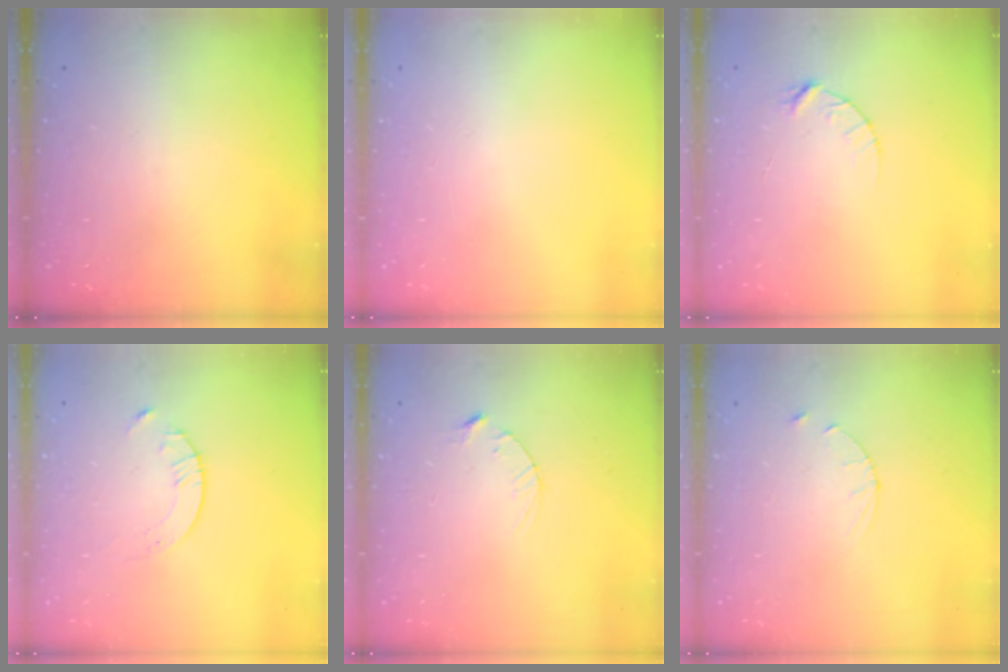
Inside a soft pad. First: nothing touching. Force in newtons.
{"total": 0.0}
{"total": 4.4, "press": 4.4, "slide": 0.4}
{"total": 4.1, "press": 4.0, "slide": 0.5}
{"total": 2.5, "press": 2.5, "slide": 0.4}
{"total": 3.0, "press": 2.9, "slide": 0.4}